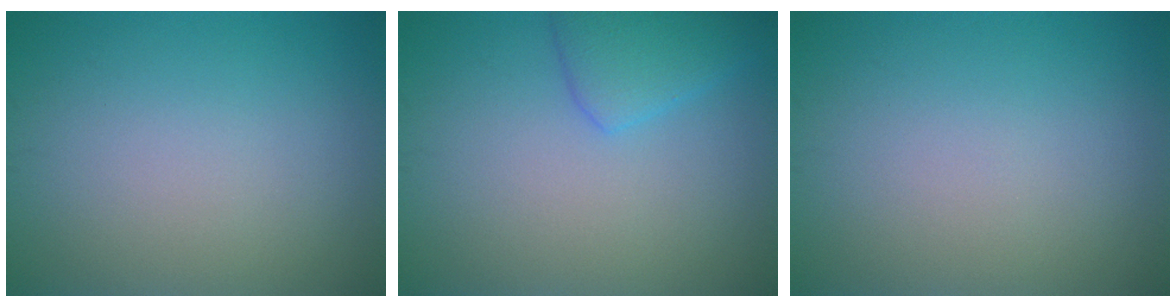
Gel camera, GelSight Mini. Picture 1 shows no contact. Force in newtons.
{"total": 2.8, "press": 2.7, "slide": 0.2}
{"total": 0.0}